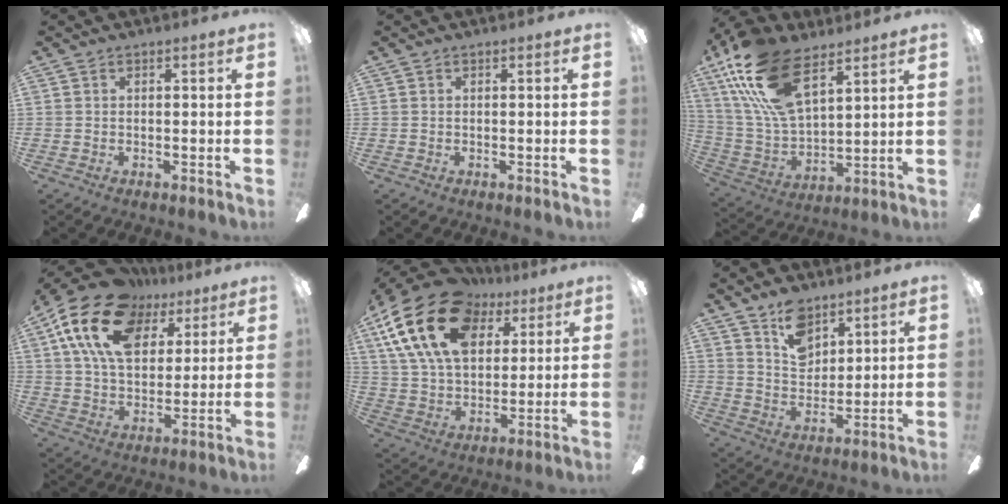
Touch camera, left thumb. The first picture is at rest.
{"total": 0.0}
{"total": 21.8, "force": [12.6, 10.0, 14.8], "torque": [-0.319, -0.046, 0.224]}
{"total": 20.9, "force": [10.6, 13.0, 12.5], "torque": [-0.224, -0.030, 0.190]}
{"total": 22.8, "force": [10.2, 14.8, 14.1], "torque": [-0.279, -0.030, 0.179]}
{"total": 10.2, "force": [7.1, 6.1, 4.0], "torque": [-0.056, -0.034, 0.131]}